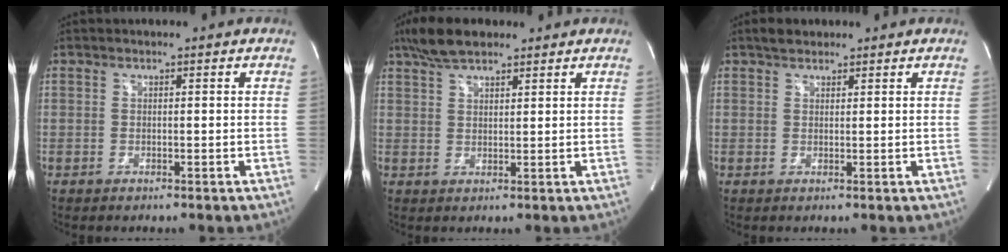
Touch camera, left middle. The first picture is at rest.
{"total": 6.3, "force": [4.9, 2.1, 3.4], "torque": [-0.074, 0.018, 0.093]}
{"total": 2.2, "force": [1.7, 1.1, 0.7], "torque": [-0.017, 0.010, 0.027]}